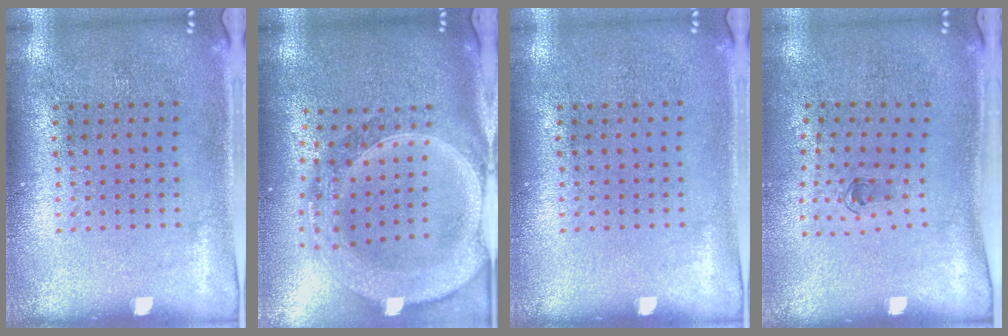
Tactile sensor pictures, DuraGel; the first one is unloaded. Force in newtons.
{"total": 3.1, "press": 2.6, "slide": 1.7}
{"total": 0.0}
{"total": 0.6, "press": 0.3, "slide": 0.6}